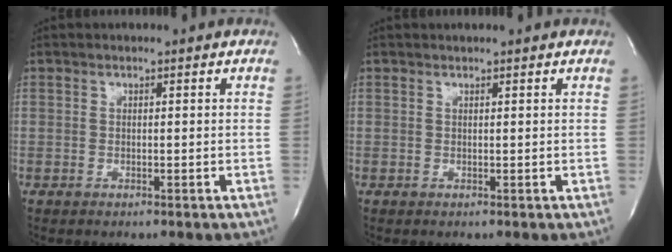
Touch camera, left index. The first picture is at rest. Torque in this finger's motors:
{"motor_torque": [0.08, 0.01, -0.02, -0.01]}